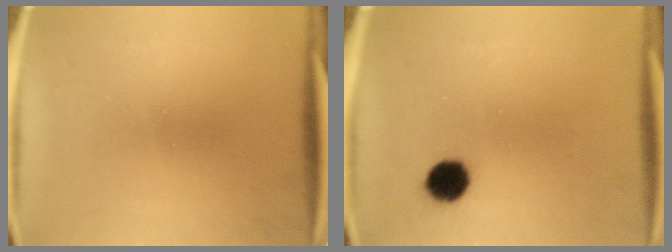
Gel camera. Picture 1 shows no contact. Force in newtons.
{"total": 5.6}